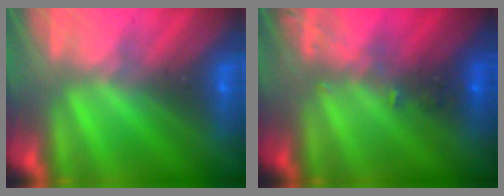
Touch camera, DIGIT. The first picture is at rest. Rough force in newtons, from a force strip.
{"total": 2.8}